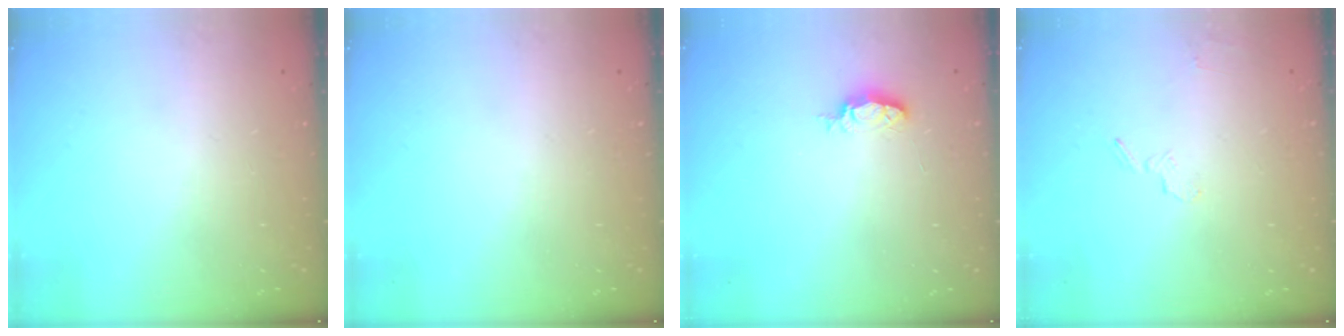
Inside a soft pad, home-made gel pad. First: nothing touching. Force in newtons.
{"total": 0.0}
{"total": 3.7, "press": 3.7, "slide": 0.3}
{"total": 4.8, "press": 4.7, "slide": 1.1}